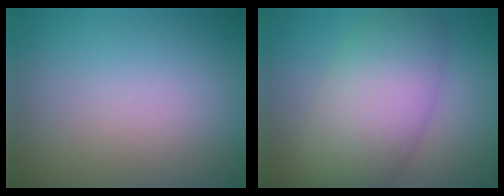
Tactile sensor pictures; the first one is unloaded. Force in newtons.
{"total": 8.9, "press": 8.9, "slide": 0.1}